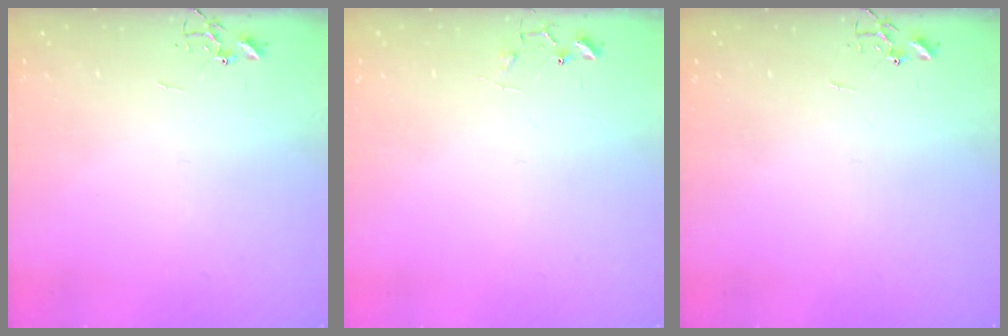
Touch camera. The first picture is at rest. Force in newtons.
{"total": 5.7, "press": 5.7, "slide": 0.2}
{"total": 0.0}